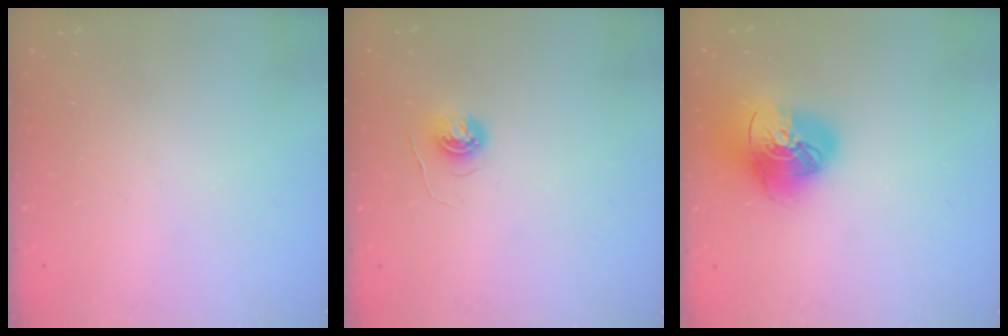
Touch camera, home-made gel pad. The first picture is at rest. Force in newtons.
{"total": 5.0, "press": 5.0, "slide": 0.4}
{"total": 16.2, "press": 16.1, "slide": 1.7}